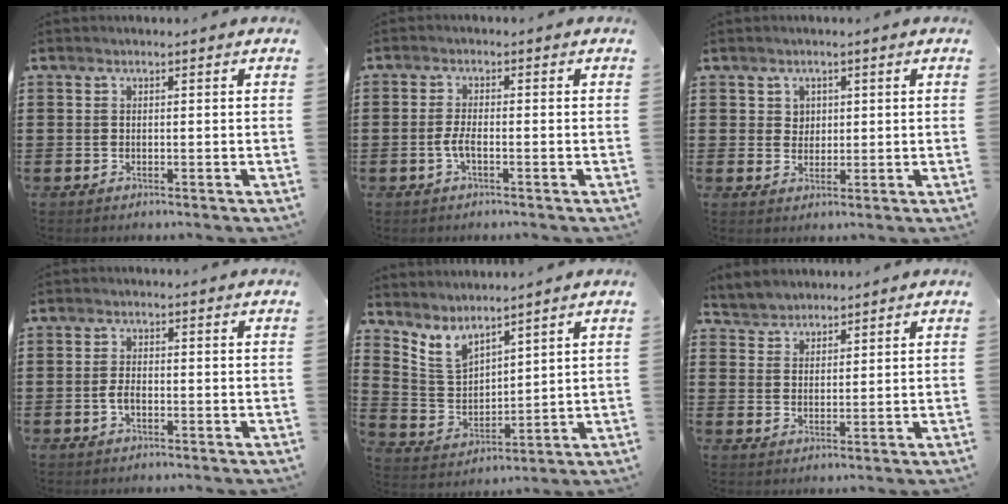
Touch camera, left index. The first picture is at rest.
{"total": 2.6, "force": [-1.0, 0.6, 2.3], "torque": [-0.056, -0.003, -0.022]}
{"total": 2.1, "force": [0.9, 1.8, 0.4], "torque": [-0.007, 0.003, 0.015]}
{"total": 2.2, "force": [-0.8, 1.0, 1.9], "torque": [-0.051, -0.004, -0.019]}
{"total": 5.4, "force": [4.5, 2.4, 1.8], "torque": [-0.058, -0.019, 0.084]}
{"total": 2.9, "force": [2.7, 0.9, -0.7], "torque": [-0.001, -0.003, 0.052]}